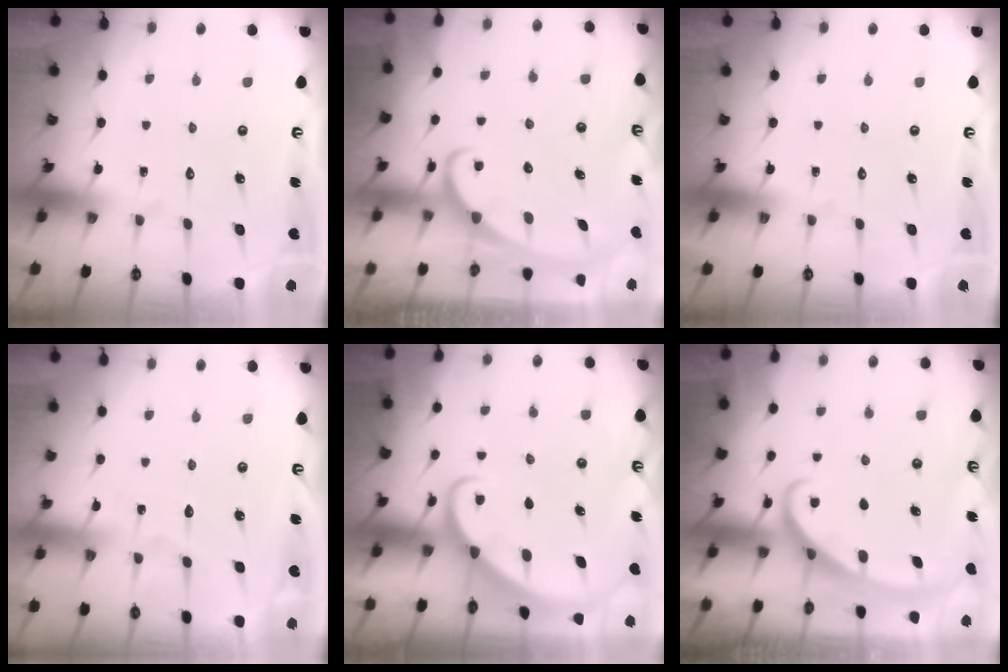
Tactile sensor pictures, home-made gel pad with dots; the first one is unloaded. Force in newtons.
{"total": 2.2, "press": 2.1, "slide": 0.4}
{"total": 0.0}
{"total": 2.7, "press": 2.7, "slide": 0.3}
{"total": 2.6, "press": 2.6, "slide": 0.3}
{"total": 2.6, "press": 2.5, "slide": 0.4}